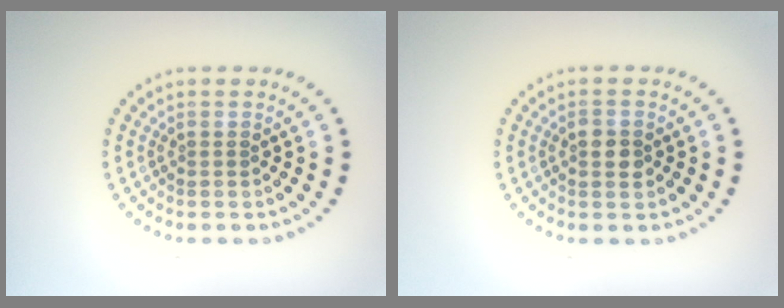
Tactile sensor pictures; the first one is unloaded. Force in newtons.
{"total": 2.2, "press": 2.2, "slide": 0.1}